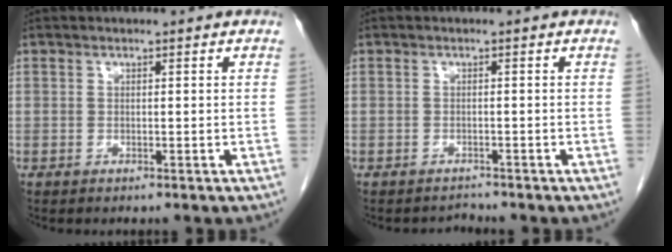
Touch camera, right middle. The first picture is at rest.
{"total": 1.1, "force": [-1.0, 0.0, -0.5], "torque": [0.008, -0.008, -0.014]}